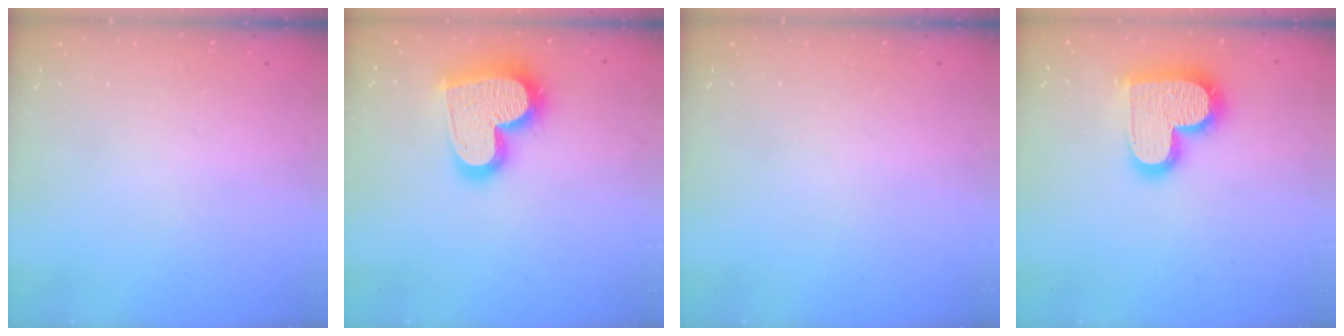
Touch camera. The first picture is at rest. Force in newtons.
{"total": 21.5, "press": 21.4, "slide": 1.5}
{"total": 0.0}
{"total": 17.5, "press": 17.4, "slide": 1.3}